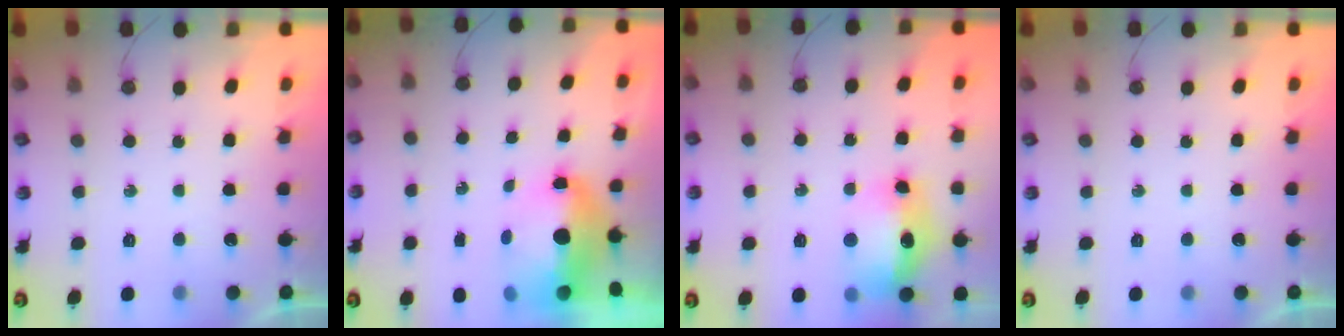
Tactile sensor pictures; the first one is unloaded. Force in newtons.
{"total": 7.9, "press": 7.8, "slide": 1.4}
{"total": 13.9, "press": 13.8, "slide": 1.5}
{"total": 0.0}